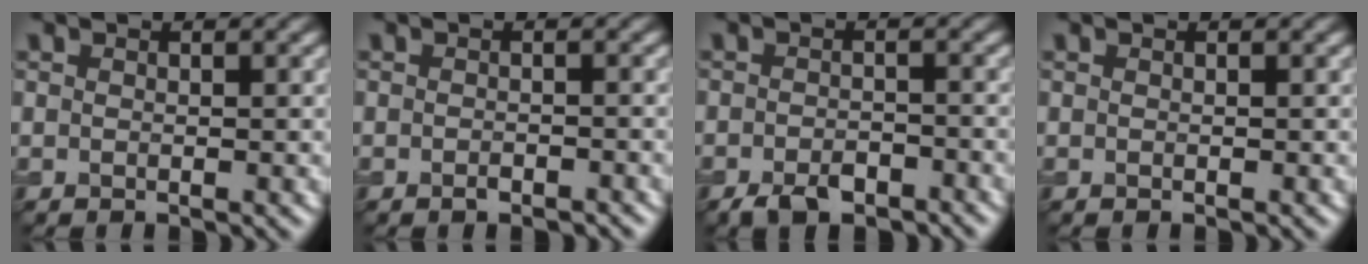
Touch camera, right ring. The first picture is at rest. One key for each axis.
{"total": 1.2, "fx": -0.8, "fy": 0.5, "fz": 0.7, "tx": -0.012, "ty": -0.001, "tz": -0.014}
{"total": 3.3, "fx": -2.4, "fy": 1.5, "fz": 1.7, "tx": -0.027, "ty": 0.000, "tz": -0.042}
{"total": 0.0}